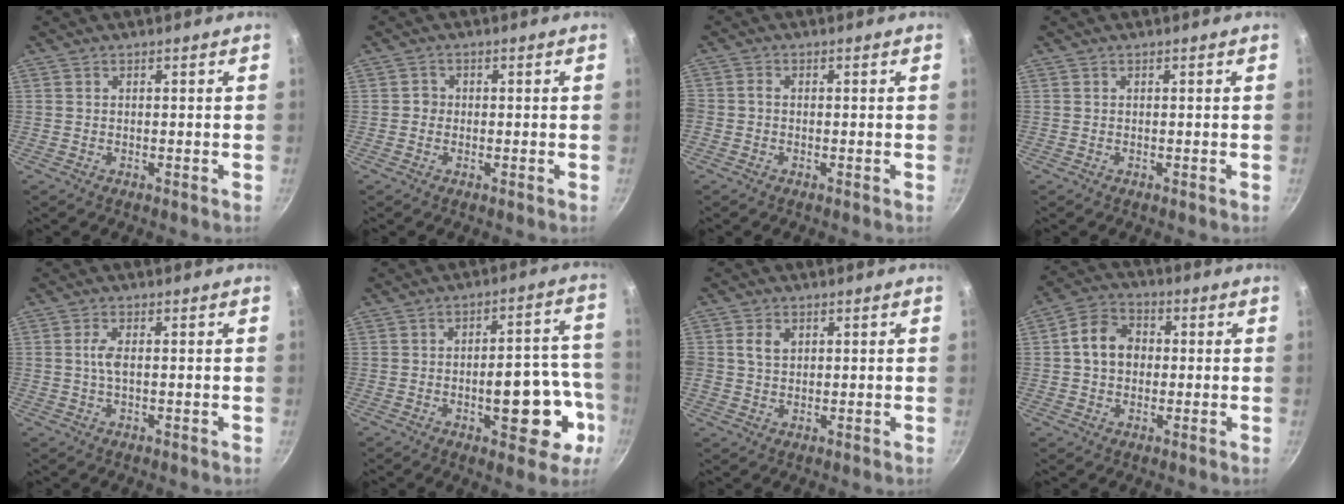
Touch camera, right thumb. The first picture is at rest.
{"total": 1.5, "force": [-0.2, 1.5, 0.4], "torque": [0.002, 0.005, -0.007]}
{"total": 1.4, "force": [-0.5, 1.1, 0.7], "torque": [-0.014, 0.006, -0.014]}
{"total": 0.0}
{"total": 2.6, "force": [0.1, 0.9, 2.5], "torque": [-0.060, 0.004, 0.001]}
{"total": 14.5, "force": [-4.8, 6.9, 11.9], "torque": [-0.107, 0.044, -0.059]}
{"total": 3.8, "force": [1.1, 2.8, 2.3], "torque": [-0.033, 0.002, 0.020]}
{"total": 8.5, "force": [0.6, 6.8, 5.2], "torque": [-0.067, 0.019, -0.005]}